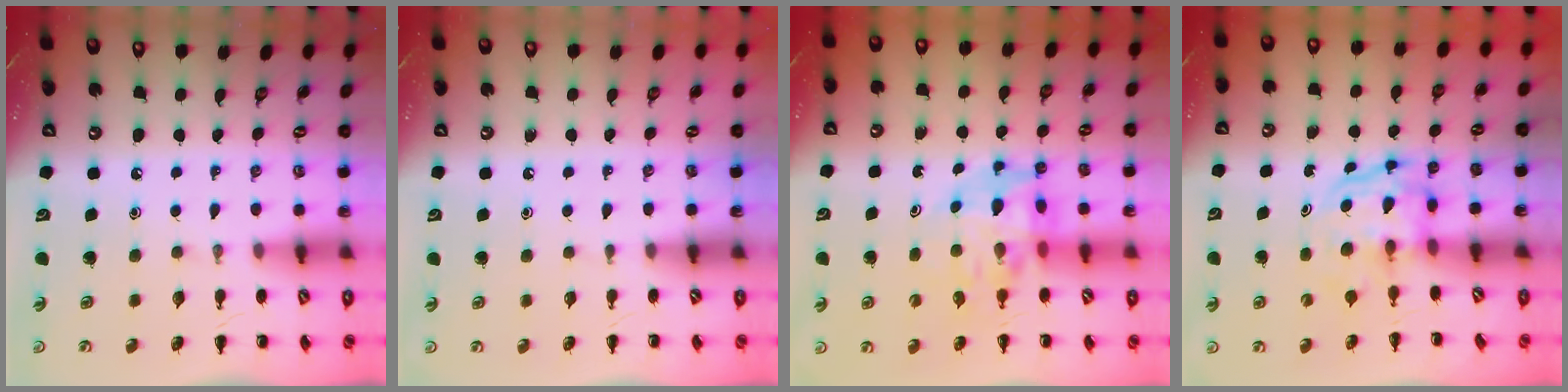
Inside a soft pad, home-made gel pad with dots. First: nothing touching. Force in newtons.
{"total": 0.0}
{"total": 10.5, "press": 10.0, "slide": 3.1}
{"total": 4.0, "press": 4.0, "slide": 0.3}